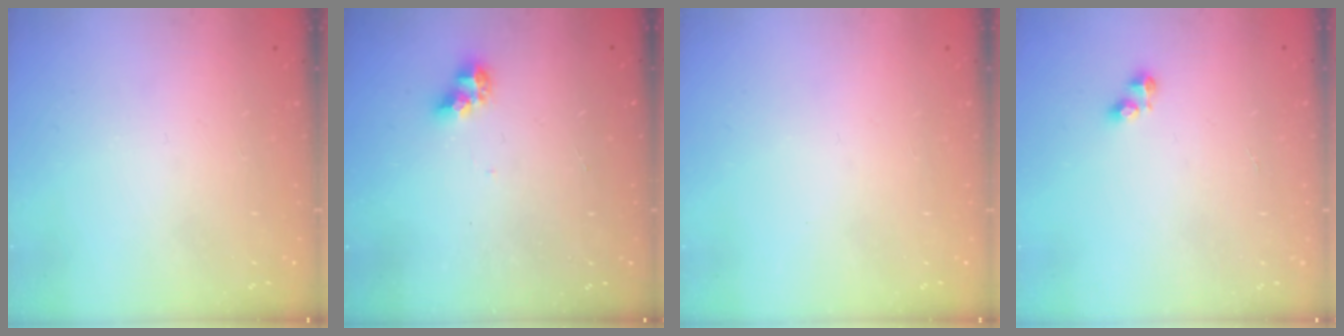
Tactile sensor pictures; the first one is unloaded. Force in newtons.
{"total": 6.3, "press": 6.3, "slide": 0.5}
{"total": 0.0}
{"total": 2.8, "press": 2.8, "slide": 0.4}